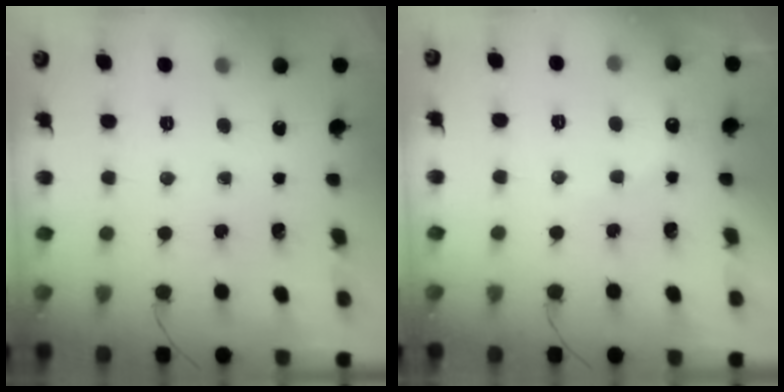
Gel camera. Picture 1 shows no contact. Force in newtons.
{"total": 7.4, "press": 7.3, "slide": 1.1}